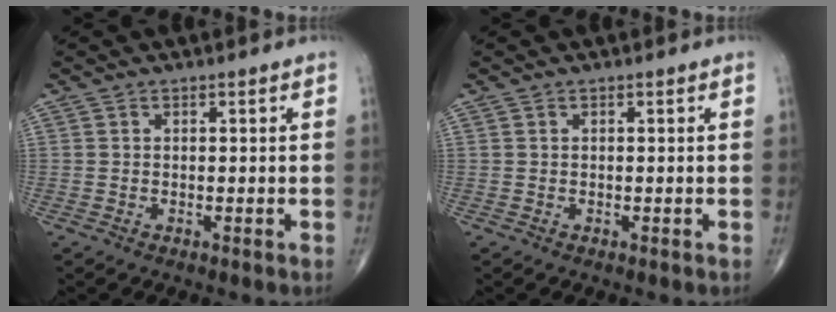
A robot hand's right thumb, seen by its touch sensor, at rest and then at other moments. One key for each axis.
{"total": 0.0}